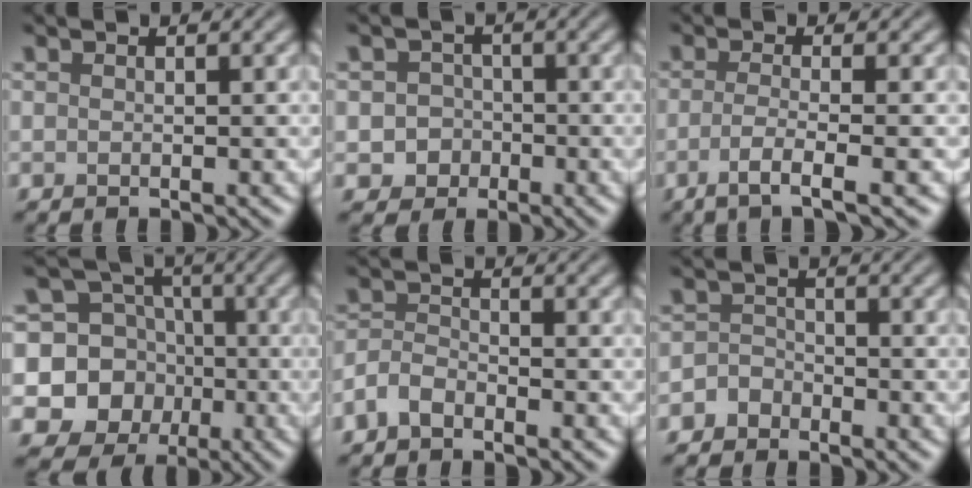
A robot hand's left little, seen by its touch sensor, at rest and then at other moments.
{"total": 2.7, "force": [-0.8, 2.6, 0.5], "torque": [0.011, 0.002, -0.020]}
{"total": 3.8, "force": [-1.6, 0.8, 3.3], "torque": [-0.056, -0.006, -0.044]}
{"total": 13.9, "force": [-2.8, 13.3, 2.8], "torque": [-0.094, -0.007, -0.058]}
{"total": 2.3, "force": [-1.7, 1.1, 1.0], "torque": [-0.022, 0.005, -0.044]}
{"total": 1.8, "force": [-1.3, 1.2, 0.1], "torque": [0.008, 0.010, -0.034]}